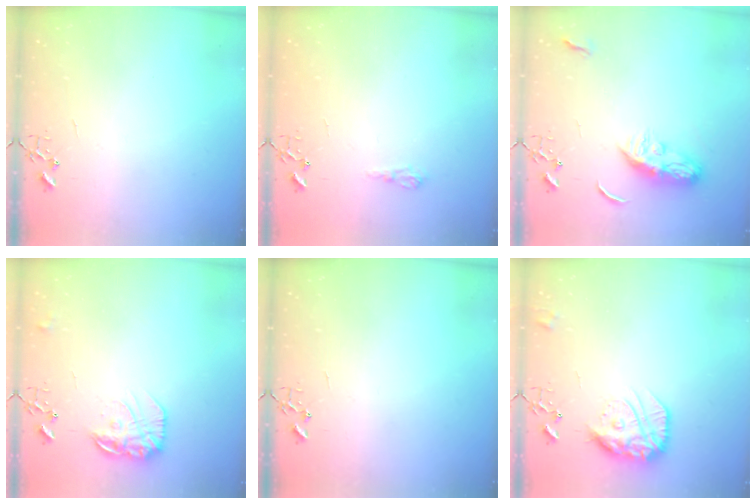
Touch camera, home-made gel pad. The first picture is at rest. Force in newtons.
{"total": 6.1, "press": 6.1, "slide": 0.7}
{"total": 8.7, "press": 8.7, "slide": 0.4}
{"total": 13.6, "press": 13.6, "slide": 0.7}
{"total": 0.0}
{"total": 16.5, "press": 16.4, "slide": 1.3}